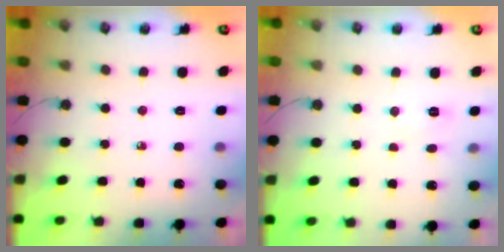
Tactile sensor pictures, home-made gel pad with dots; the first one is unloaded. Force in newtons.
{"total": 5.9, "press": 5.9, "slide": 0.6}